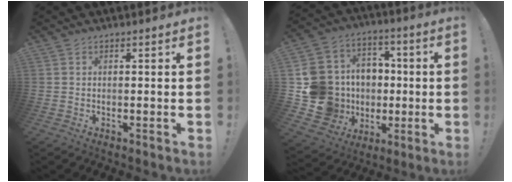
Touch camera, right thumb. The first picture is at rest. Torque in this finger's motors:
{"motor_torque": [1.68, 1.56, 1.17, -0.20, 0.04]}